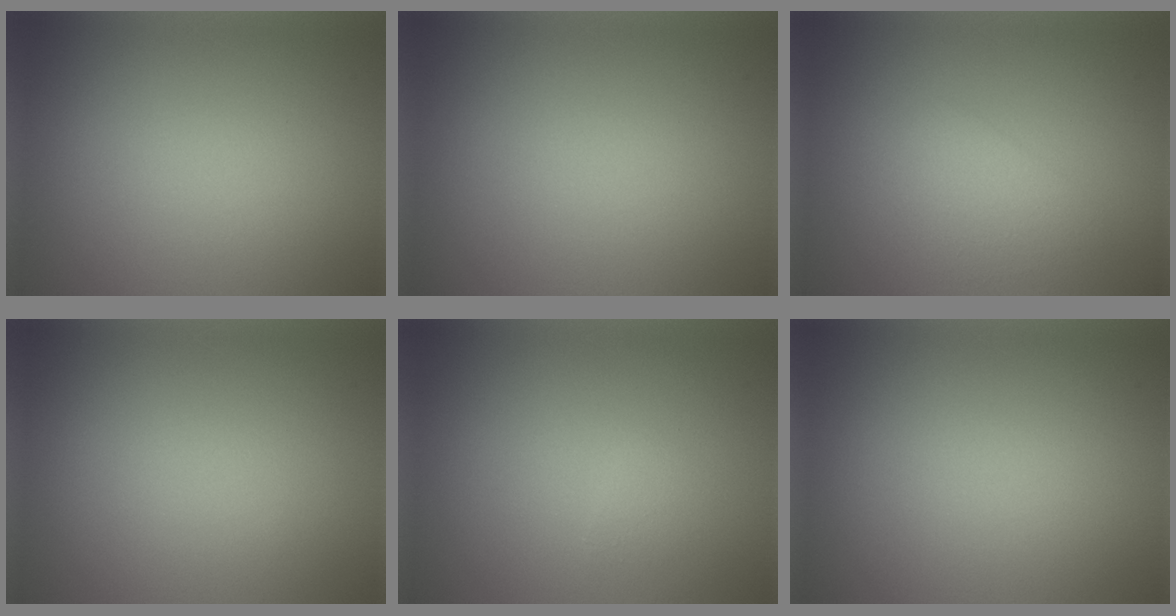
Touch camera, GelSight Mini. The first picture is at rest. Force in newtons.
{"total": 0.0}
{"total": 2.3, "press": 2.3, "slide": 0.1}
{"total": 0.0}
{"total": 0.6, "press": 0.6, "slide": 0.1}
{"total": 0.0}